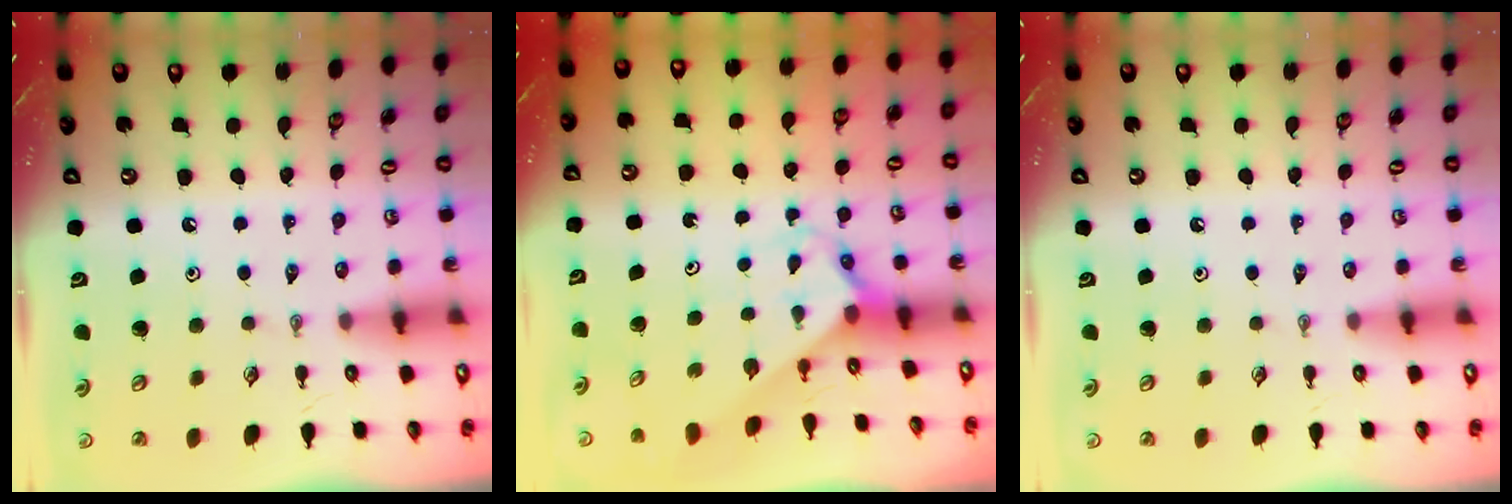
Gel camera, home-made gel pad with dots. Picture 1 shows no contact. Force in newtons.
{"total": 2.2, "press": 2.2, "slide": 0.1}
{"total": 0.0}